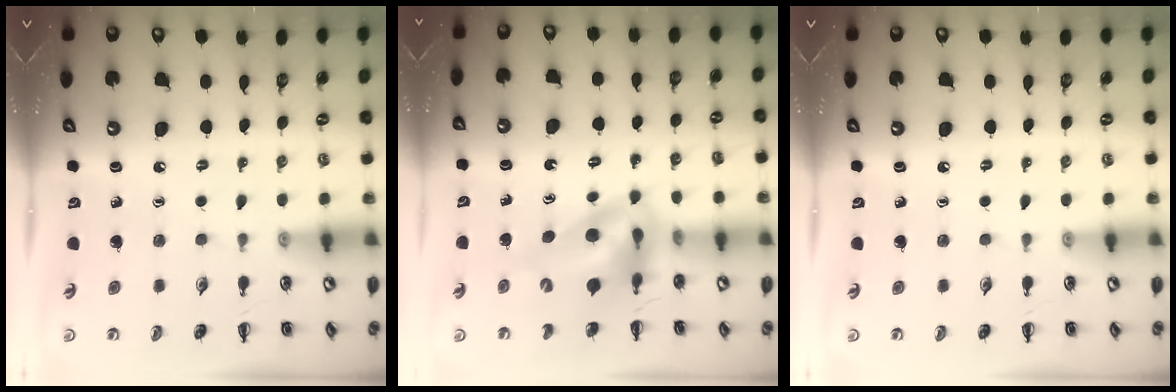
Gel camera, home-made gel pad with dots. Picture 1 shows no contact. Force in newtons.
{"total": 9.6, "press": 9.1, "slide": 3.0}
{"total": 0.0}